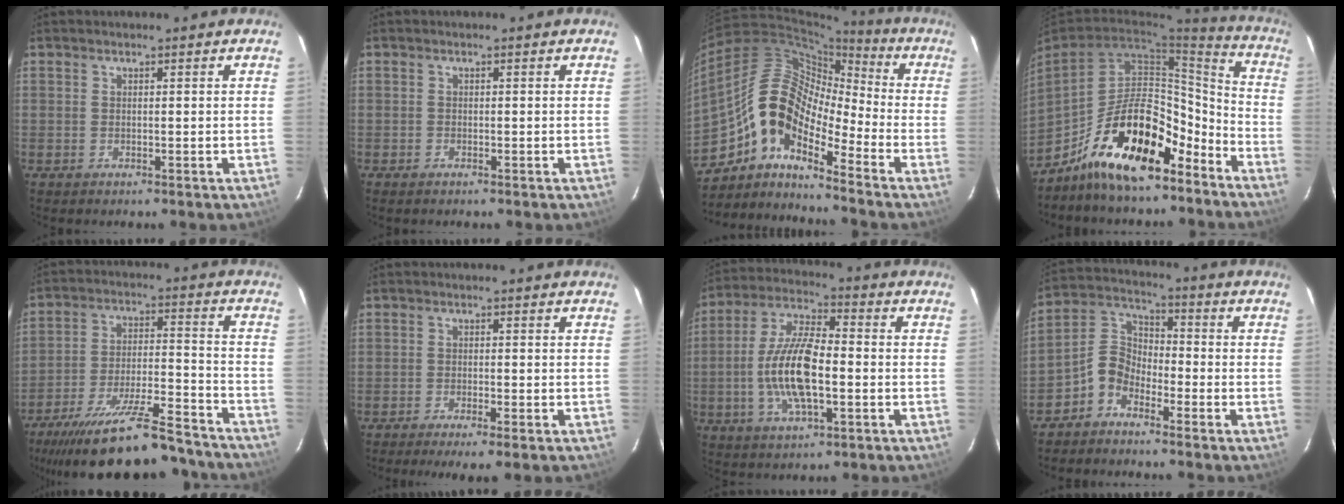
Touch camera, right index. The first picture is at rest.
{"total": 0.7, "force": [-0.6, 0.4, 0.2], "torque": [-0.005, 0.000, -0.013]}
{"total": 13.6, "force": [-7.5, 5.9, 9.6], "torque": [-0.155, 0.017, -0.163]}
{"total": 18.4, "force": [-12.9, 6.7, 11.2], "torque": [-0.189, 0.033, -0.212]}
{"total": 24.7, "force": [-21.4, 4.9, 11.4], "torque": [-0.205, -0.021, -0.310]}
{"total": 4.7, "force": [-3.5, 0.1, 3.1], "torque": [-0.067, -0.013, -0.058]}
{"total": 13.7, "force": [-2.7, 4.9, 12.5], "torque": [-0.257, 0.004, -0.053]}
{"total": 6.4, "force": [-4.4, 3.7, 2.7], "torque": [-0.063, 0.026, -0.101]}